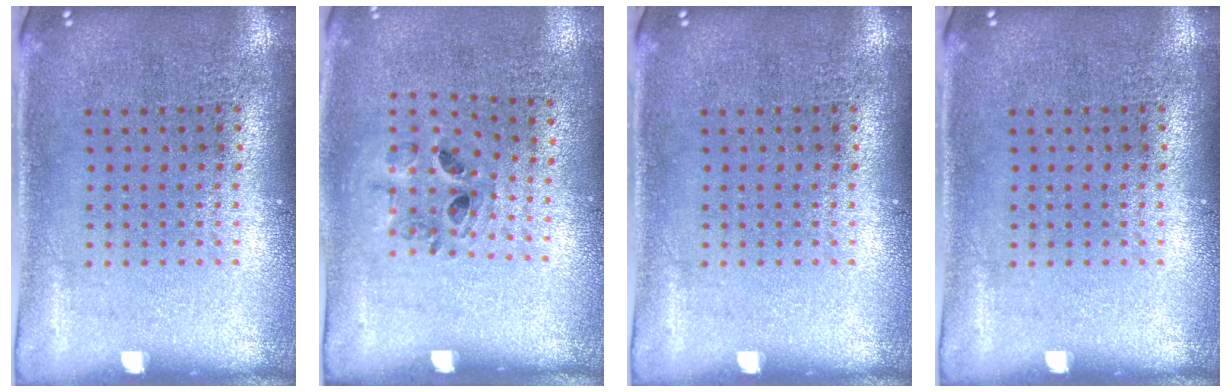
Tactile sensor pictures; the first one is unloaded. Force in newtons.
{"total": 0.9, "press": 0.7, "slide": 0.4}
{"total": 0.0}
{"total": 0.0}